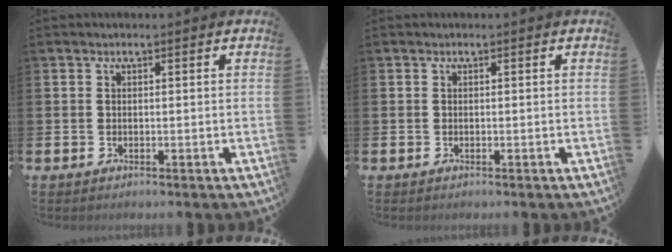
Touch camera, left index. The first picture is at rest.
{"total": 0.0}